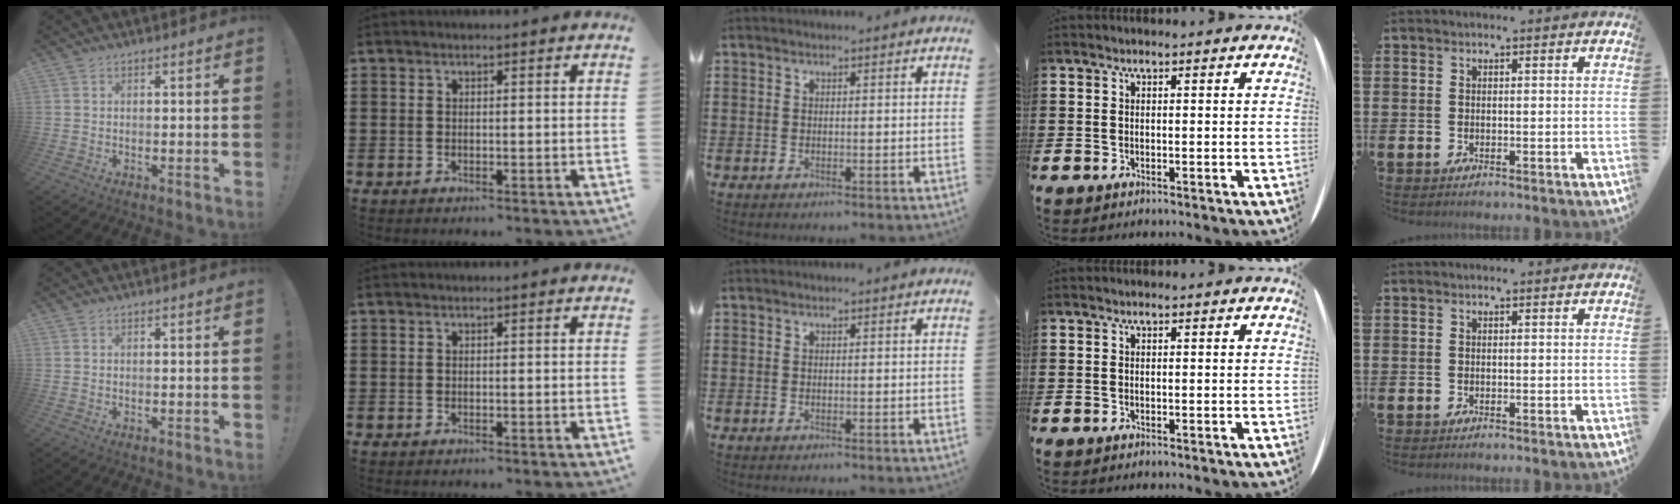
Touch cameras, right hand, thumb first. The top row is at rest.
{}